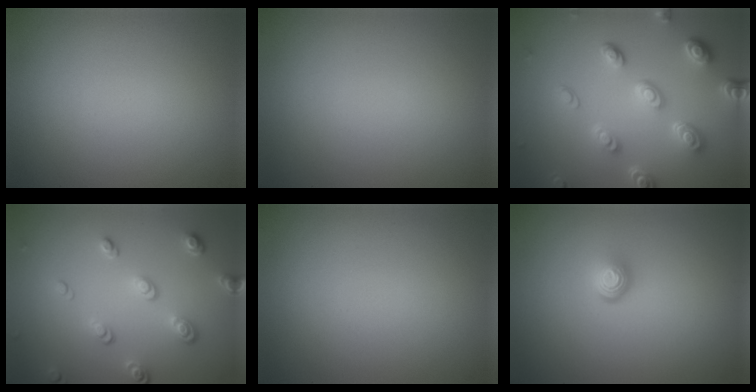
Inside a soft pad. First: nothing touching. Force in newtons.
{"total": 0.0}
{"total": 5.2, "press": 3.9, "slide": 3.5}
{"total": 3.4, "press": 2.6, "slide": 2.2}
{"total": 0.0}
{"total": 1.8, "press": 1.1, "slide": 1.4}